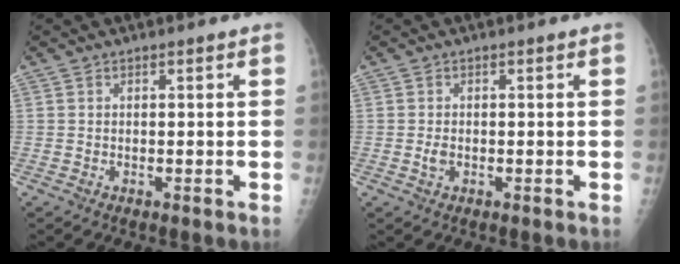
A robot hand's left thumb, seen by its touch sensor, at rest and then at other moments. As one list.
[{"total": 1.5, "force": [-0.3, 1.0, 1.1], "torque": [-0.021, -0.001, -0.005]}]